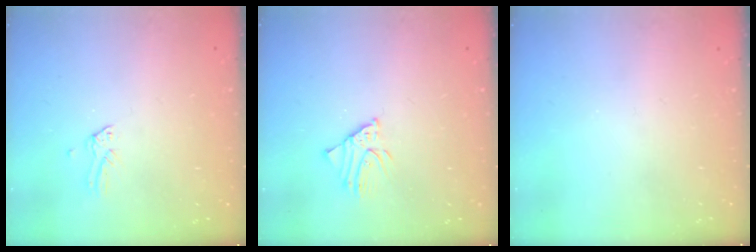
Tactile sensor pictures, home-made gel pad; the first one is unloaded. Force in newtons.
{"total": 2.9, "press": 2.9, "slide": 0.2}
{"total": 0.0}